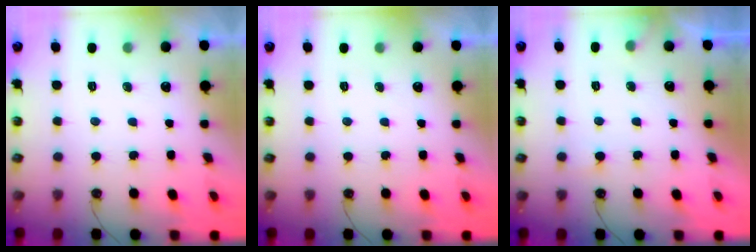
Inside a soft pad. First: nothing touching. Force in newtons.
{"total": 0.0}
{"total": 6.0, "press": 6.0, "slide": 0.3}